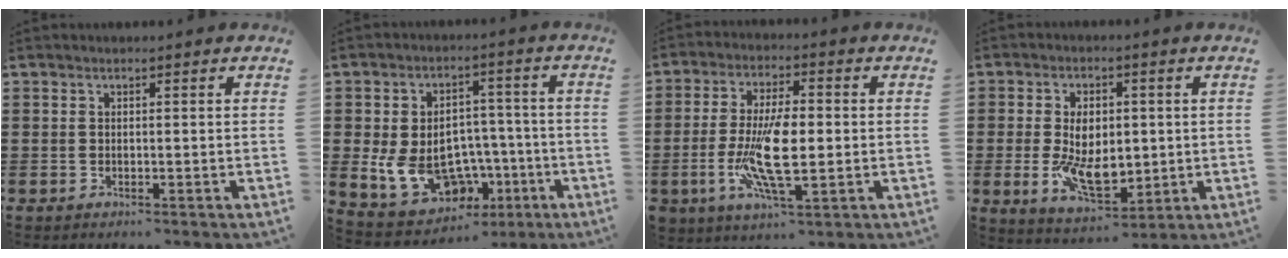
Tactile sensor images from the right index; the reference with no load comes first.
{"total": 10.8, "force": [-2.5, 8.4, 6.3], "torque": [-0.119, 0.010, -0.036]}
{"total": 11.4, "force": [-1.4, 4.2, 10.5], "torque": [-0.227, -0.011, -0.027]}
{"total": 9.2, "force": [-0.7, 5.4, 7.3], "torque": [-0.149, 0.000, -0.018]}